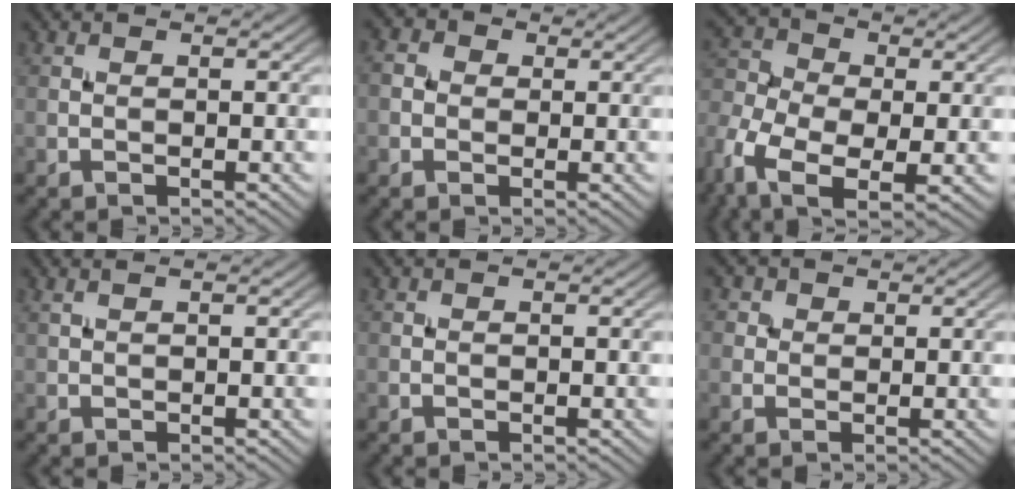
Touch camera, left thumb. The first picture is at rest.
{"total": 2.6, "force": [0.1, 2.4, 1.0], "torque": [-0.031, 0.004, -0.004]}
{"total": 10.9, "force": [-4.4, 6.1, 7.9], "torque": [-0.202, -0.015, -0.093]}
{"total": 1.0, "force": [0.8, 0.1, 0.6], "torque": [-0.019, 0.007, 0.016]}
{"total": 0.0}
{"total": 2.6, "force": [1.3, 2.1, 0.8], "torque": [-0.024, -0.002, 0.017]}